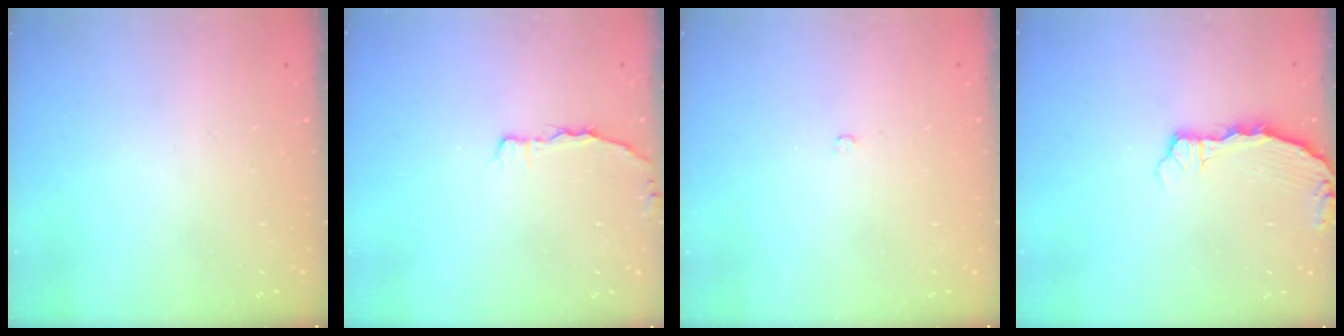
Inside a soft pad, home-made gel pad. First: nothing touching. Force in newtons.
{"total": 2.0, "press": 2.0, "slide": 0.3}
{"total": 2.1, "press": 2.1, "slide": 0.4}
{"total": 2.4, "press": 2.4, "slide": 0.3}